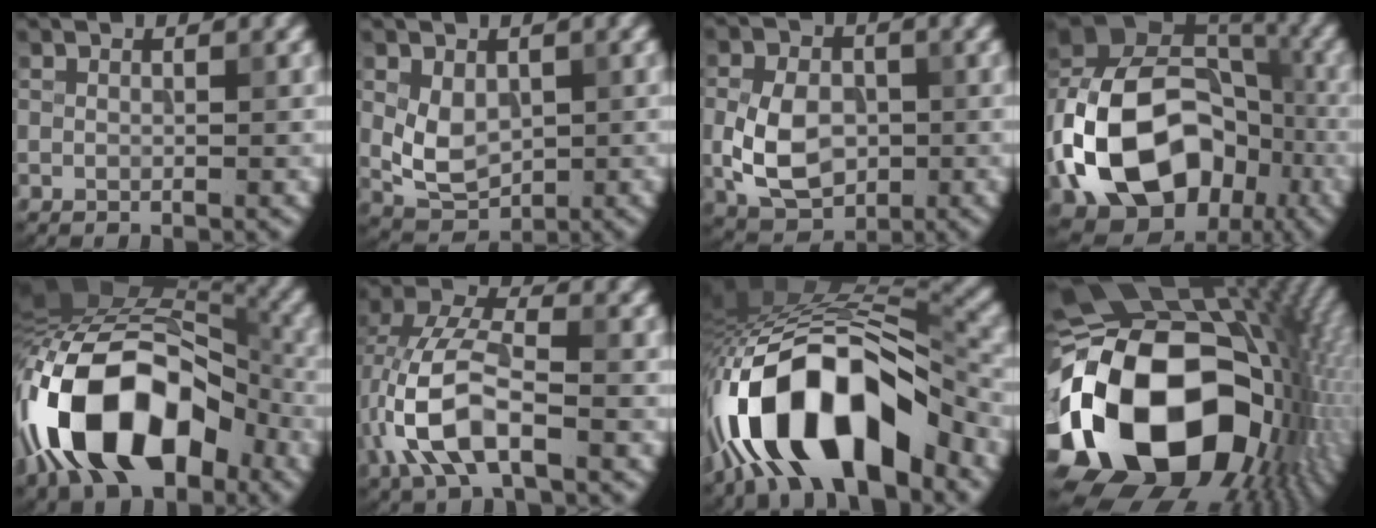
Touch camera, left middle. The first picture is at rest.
{"total": 3.3, "force": [0.4, 2.5, 2.2], "torque": [-0.049, 0.002, 0.020]}
{"total": 6.1, "force": [-0.8, 4.4, 4.1], "torque": [-0.088, 0.002, -0.012]}
{"total": 17.4, "force": [-5.2, 12.8, 10.7], "torque": [-0.211, 0.013, -0.087]}
{"total": 15.1, "force": [-6.1, 8.6, 10.8], "torque": [-0.181, 0.019, -0.120]}
{"total": 7.2, "force": [-2.1, 3.7, 5.8], "torque": [-0.131, 0.014, -0.037]}
{"total": 14.9, "force": [-6.9, 6.0, 11.7], "torque": [-0.199, 0.018, -0.111]}
{"total": 20.8, "force": [-3.4, 14.6, 14.4], "torque": [-0.282, 0.006, -0.049]}